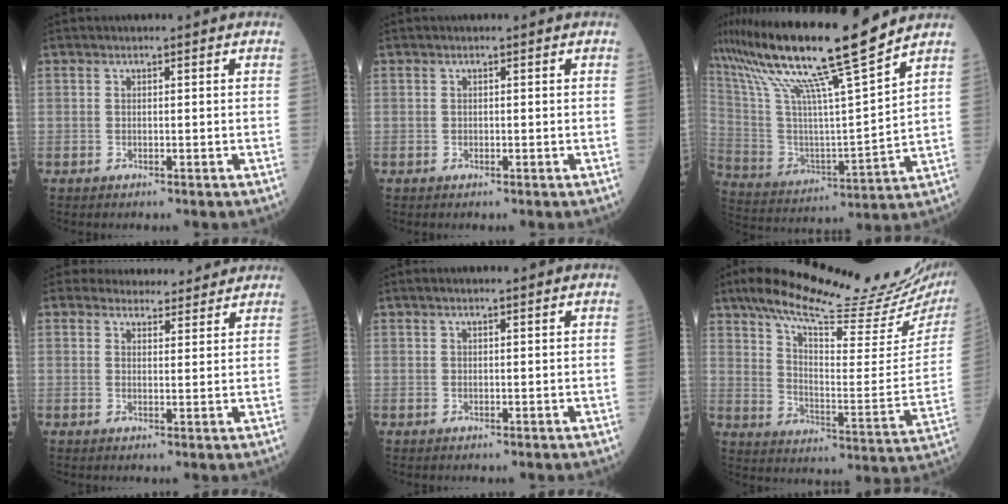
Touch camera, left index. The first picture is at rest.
{"total": 0.0}
{"total": 21.9, "force": [16.4, -0.3, 14.5], "torque": [-0.269, 0.012, 0.297]}
{"total": 8.0, "force": [7.6, 2.4, 0.6], "torque": [0.012, 0.010, 0.083]}
{"total": 1.9, "force": [1.4, 0.1, 1.3], "torque": [-0.025, 0.016, 0.021]}
{"total": 27.2, "force": [23.3, 2.6, 13.8], "torque": [-0.220, -0.051, 0.313]}